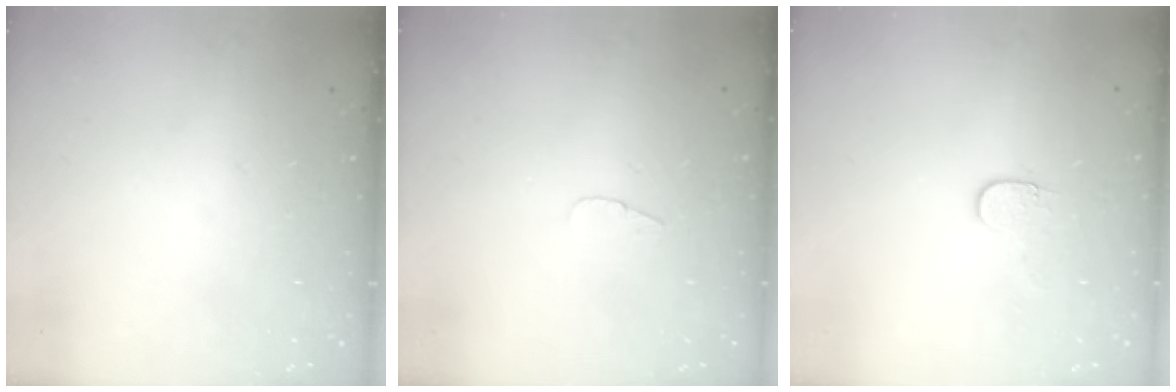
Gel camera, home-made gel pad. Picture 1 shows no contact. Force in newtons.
{"total": 3.8, "press": 3.8, "slide": 0.4}
{"total": 3.6, "press": 3.6, "slide": 0.4}